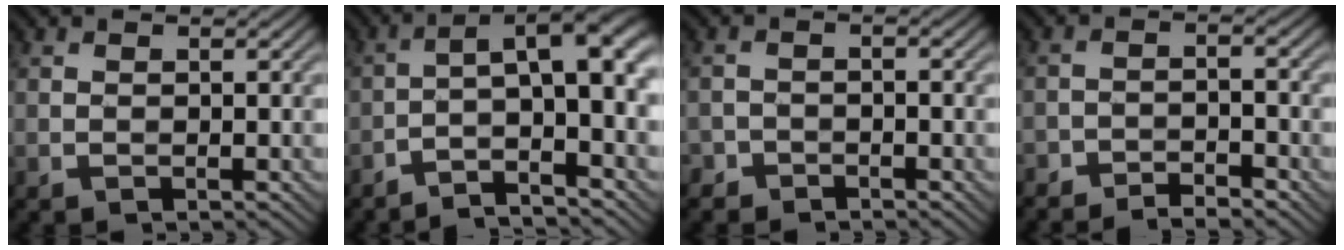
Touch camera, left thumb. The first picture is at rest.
{"total": 9.4, "force": [-3.3, 2.1, 8.5], "torque": [-0.110, 0.018, -0.057]}
{"total": 2.0, "force": [-1.6, 1.1, 0.1], "torque": [0.003, 0.004, -0.036]}
{"total": 4.1, "force": [-3.7, 0.7, 1.6], "torque": [-0.029, 0.002, -0.070]}